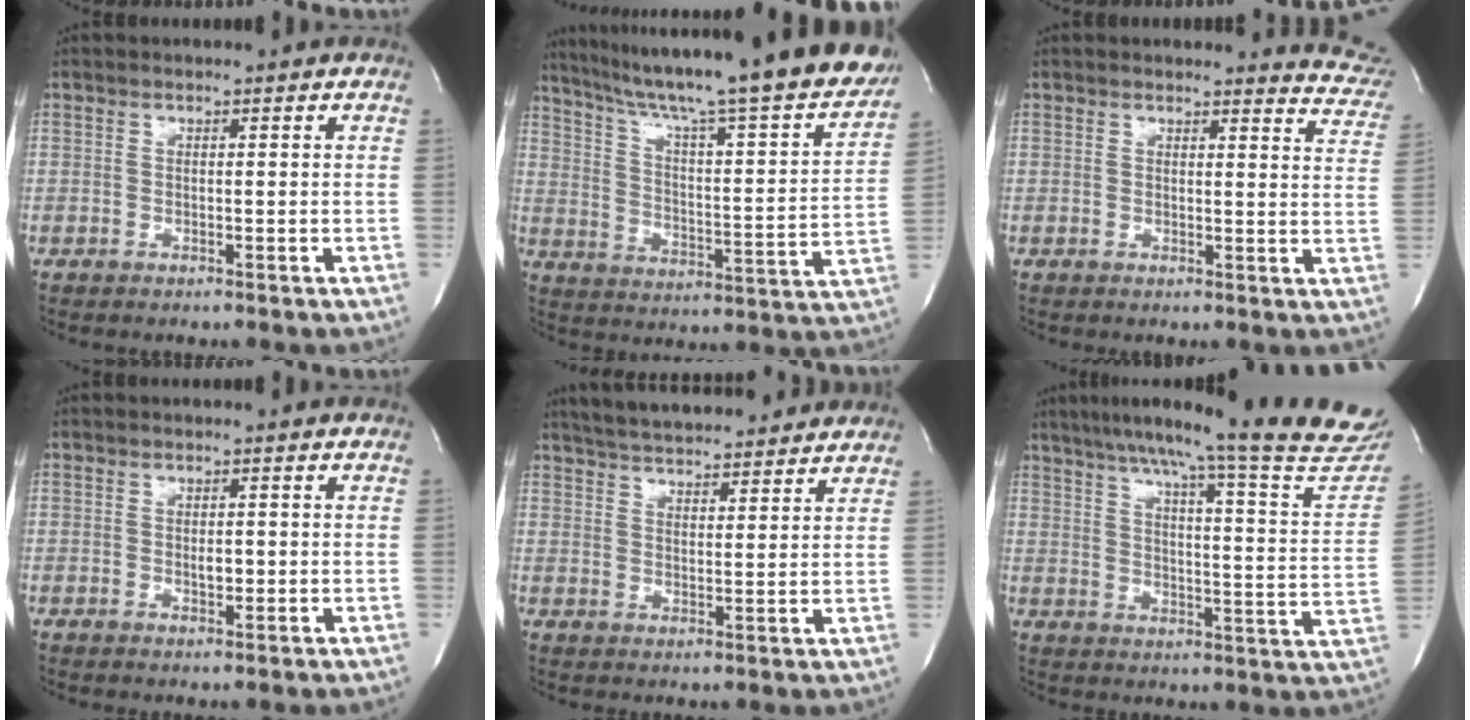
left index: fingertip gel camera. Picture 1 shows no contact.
{"total": 29.3, "force": [25.7, 1.1, 14.0], "torque": [-0.228, -0.065, 0.341]}
{"total": 8.1, "force": [8.0, 1.1, 0.0], "torque": [0.029, -0.071, 0.048]}
{"total": 1.5, "force": [0.0, 0.7, 1.3], "torque": [-0.020, -0.001, 0.001]}
{"total": 17.1, "force": [15.4, 3.2, 6.6], "torque": [-0.107, 0.032, 0.221]}
{"total": 24.8, "force": [22.1, 0.3, 11.3], "torque": [-0.167, -0.073, 0.271]}